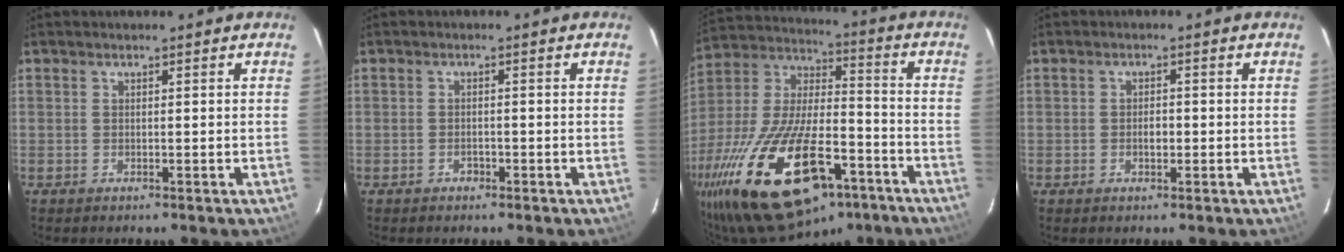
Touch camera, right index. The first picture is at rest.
{"total": 1.3, "force": [-1.0, 0.8, 0.3], "torque": [-0.006, 0.002, -0.015]}
{"total": 32.1, "force": [-18.1, 13.6, 22.7], "torque": [-0.450, -0.035, -0.288]}
{"total": 1.8, "force": [-0.5, 1.0, 1.4], "torque": [-0.028, 0.004, -0.010]}